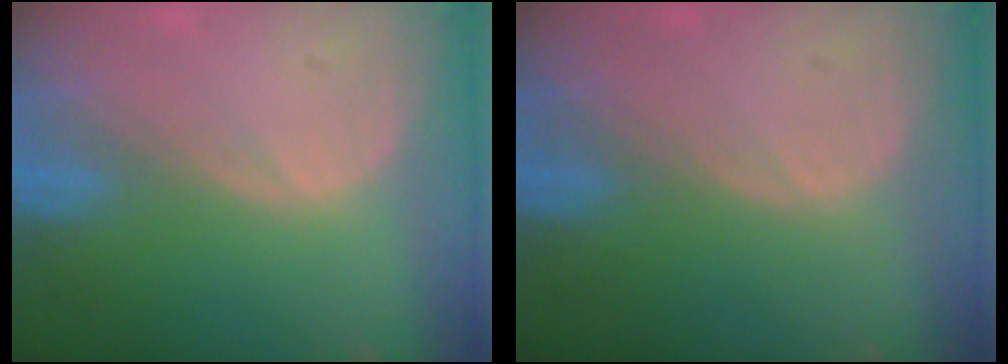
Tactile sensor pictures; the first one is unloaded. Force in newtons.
{"total": 0.0}